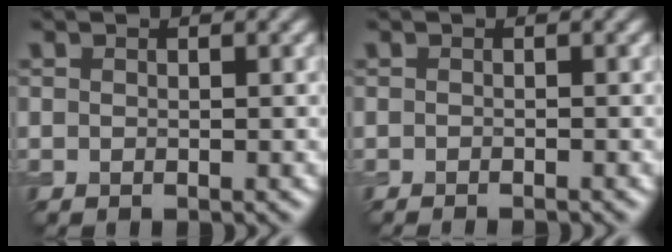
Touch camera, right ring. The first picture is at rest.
{"total": 1.1, "force": [-0.9, 0.3, 0.6], "torque": [0.001, -0.004, -0.014]}